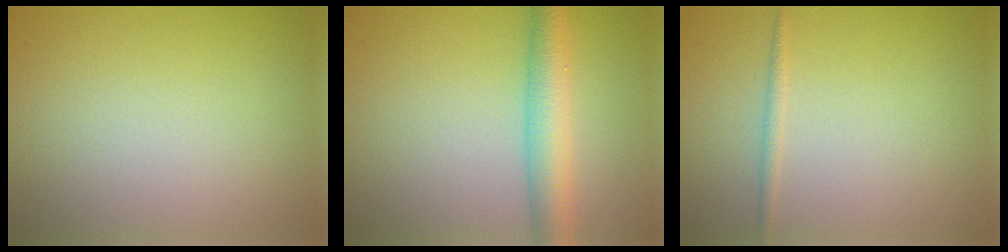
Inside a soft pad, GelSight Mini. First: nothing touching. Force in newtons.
{"total": 5.1, "press": 5.1, "slide": 0.1}
{"total": 0.7, "press": 0.7, "slide": 0.0}